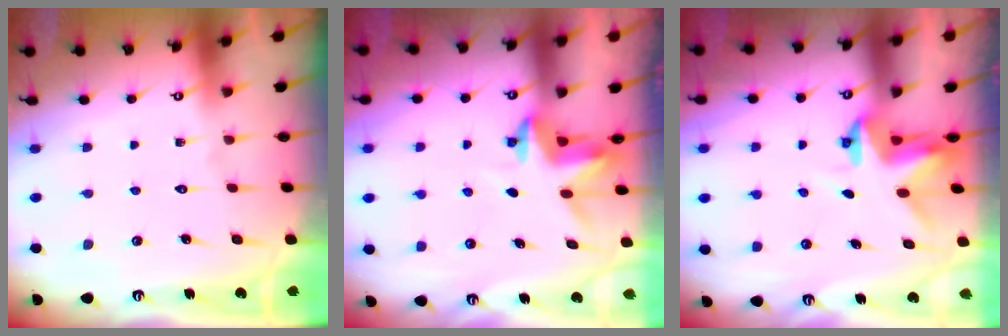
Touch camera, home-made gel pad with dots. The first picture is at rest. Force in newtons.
{"total": 3.2, "press": 3.2, "slide": 0.1}
{"total": 3.8, "press": 3.8, "slide": 0.2}